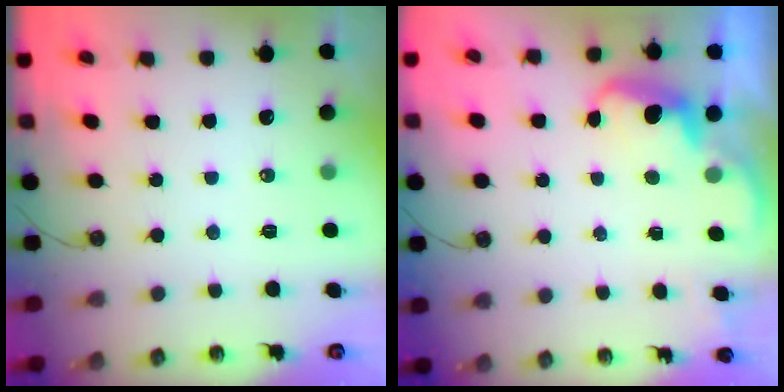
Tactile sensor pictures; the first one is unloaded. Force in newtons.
{"total": 2.8, "press": 2.6, "slide": 0.9}